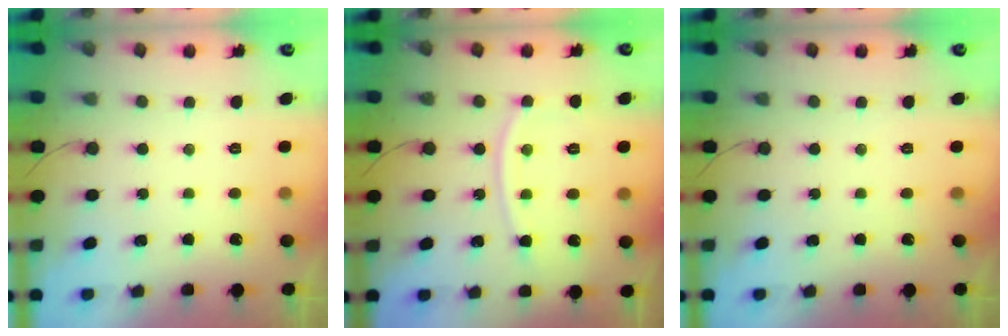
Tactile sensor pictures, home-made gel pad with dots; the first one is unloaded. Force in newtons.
{"total": 9.7, "press": 9.6, "slide": 1.2}
{"total": 0.0}